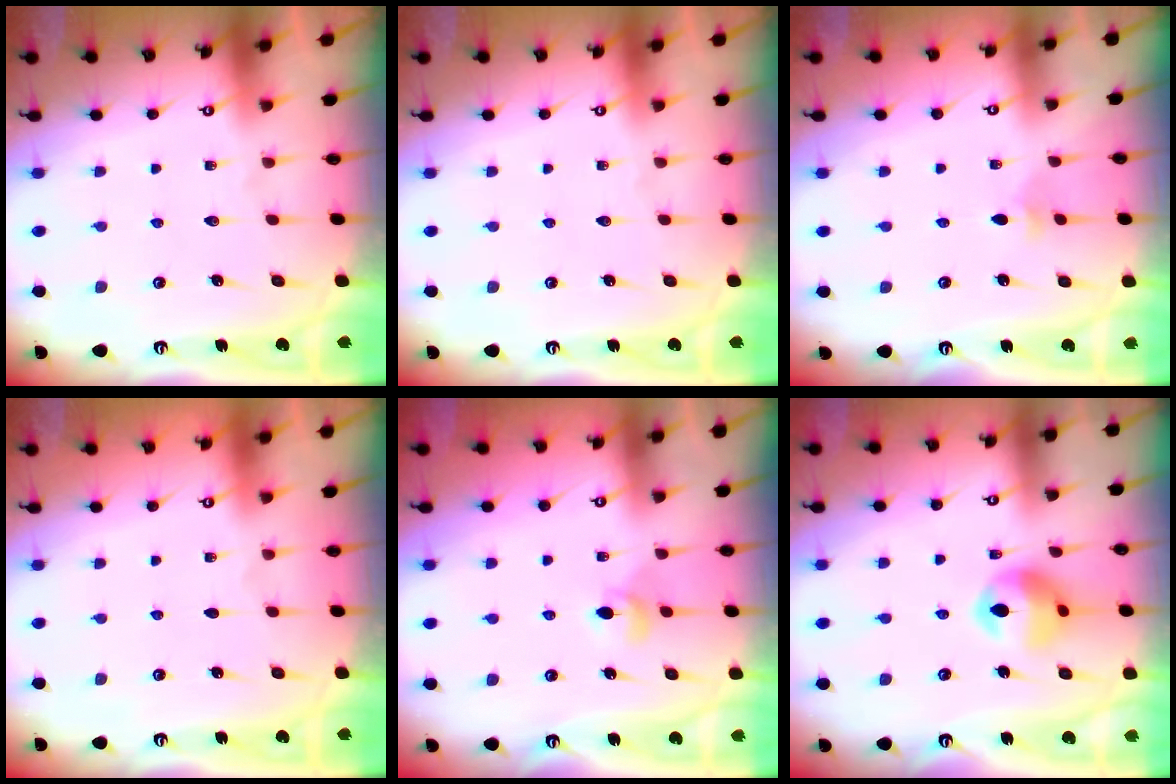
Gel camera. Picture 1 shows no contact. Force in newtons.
{"total": 0.0}
{"total": 2.9, "press": 2.8, "slide": 0.8}
{"total": 0.0}
{"total": 4.9, "press": 4.9, "slide": 0.6}
{"total": 11.8, "press": 11.7, "slide": 1.3}